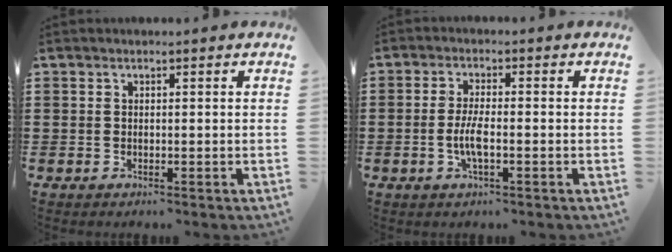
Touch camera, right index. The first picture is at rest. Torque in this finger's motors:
{"motor_torque": [2.14, 0.00, 0.28, 0.07]}